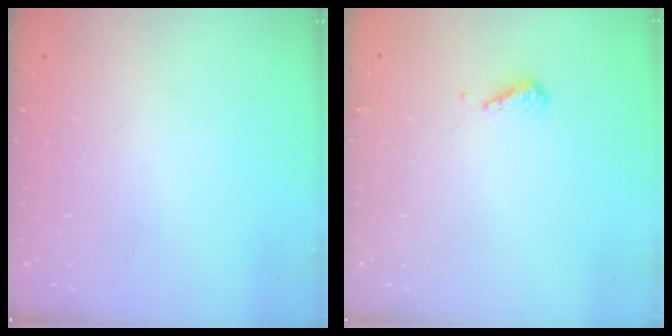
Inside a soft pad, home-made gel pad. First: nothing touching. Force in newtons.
{"total": 4.5, "press": 4.4, "slide": 0.8}